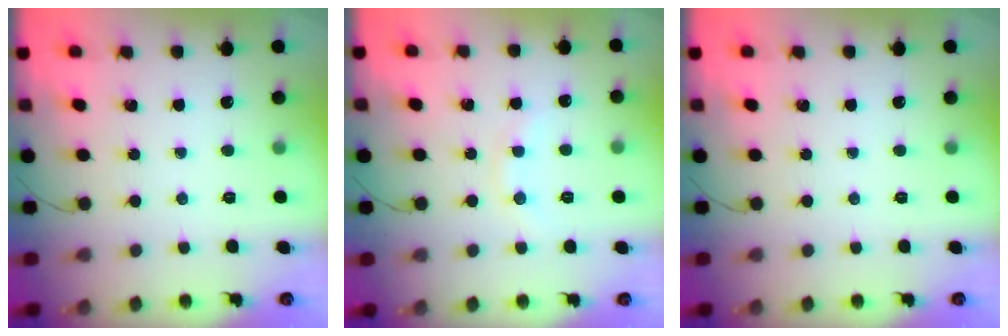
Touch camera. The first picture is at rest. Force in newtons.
{"total": 5.2, "press": 5.1, "slide": 1.1}
{"total": 0.0}